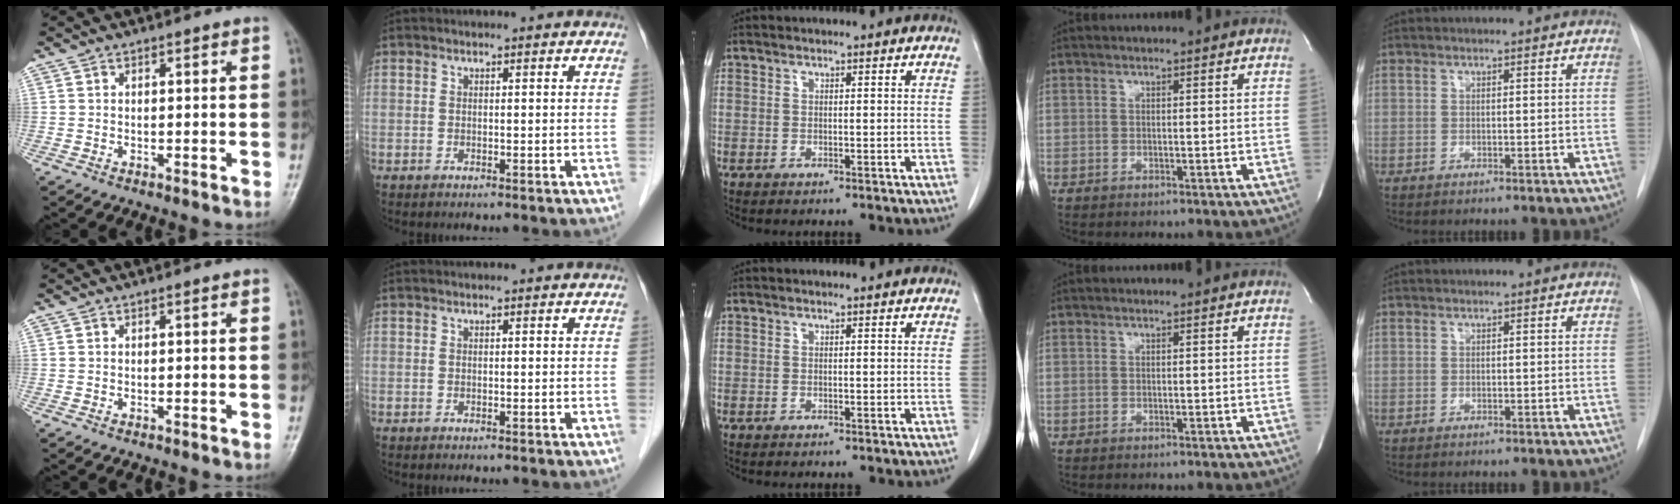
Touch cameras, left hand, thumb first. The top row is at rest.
{}